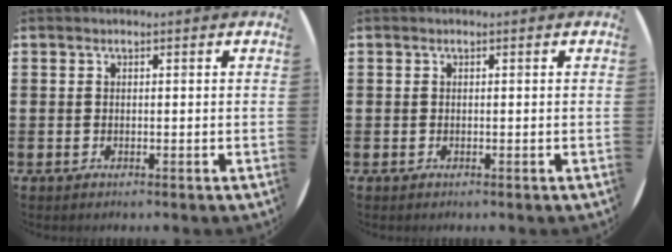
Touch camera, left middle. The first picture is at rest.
{"total": 0.0}